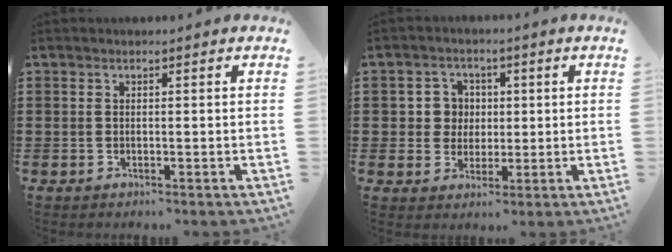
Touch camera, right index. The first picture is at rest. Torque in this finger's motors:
{"motor_torque": [0.18, -0.18, 0.14, 0.04]}